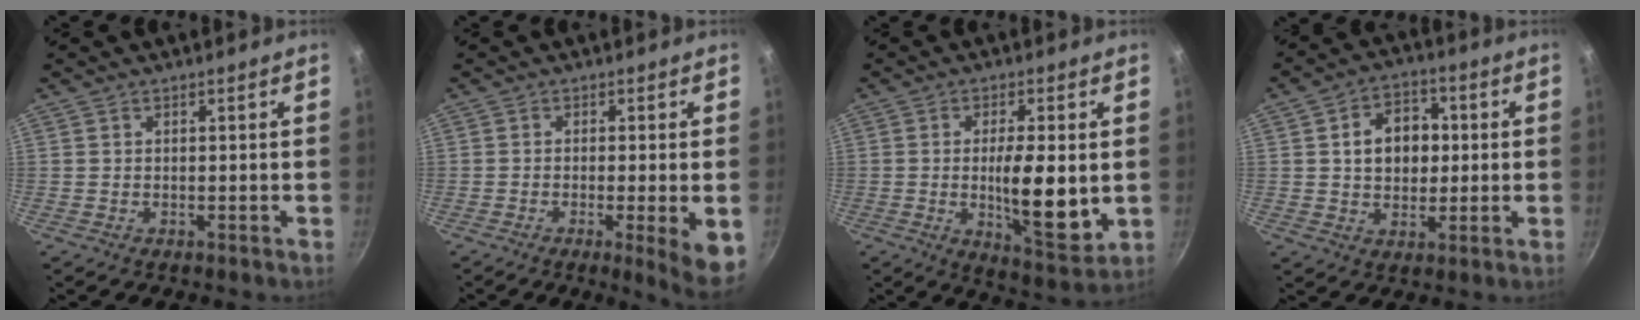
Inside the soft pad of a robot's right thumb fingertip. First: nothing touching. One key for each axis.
{"total": 7.5, "fx": -1.9, "fy": 0.9, "fz": 7.1, "tx": -0.098, "ty": -0.004, "tz": -0.024}
{"total": 12.9, "fx": -0.7, "fy": 4.0, "fz": 12.2, "tx": -0.190, "ty": -0.019, "tz": -0.004}
{"total": 10.2, "fx": 1.3, "fy": 7.8, "fz": 6.5, "tx": -0.066, "ty": 0.012, "tz": 0.016}